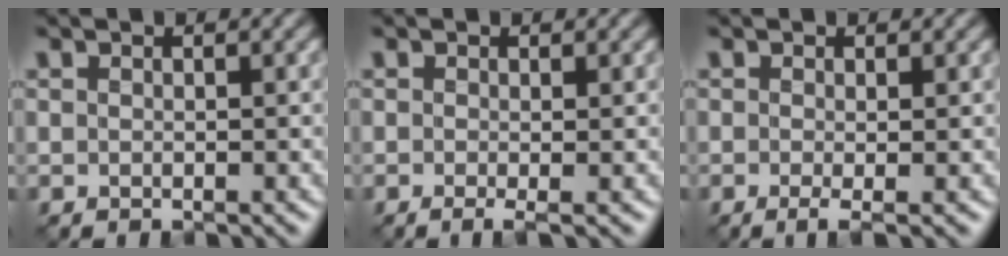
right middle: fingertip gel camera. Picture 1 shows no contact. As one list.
[{"total": 1.1, "force": [-0.4, 0.1, 1.0], "torque": [-0.019, -0.010, -0.012]}, {"total": 1.4, "force": [-0.5, 0.1, 1.3], "torque": [-0.025, -0.011, -0.012]}]